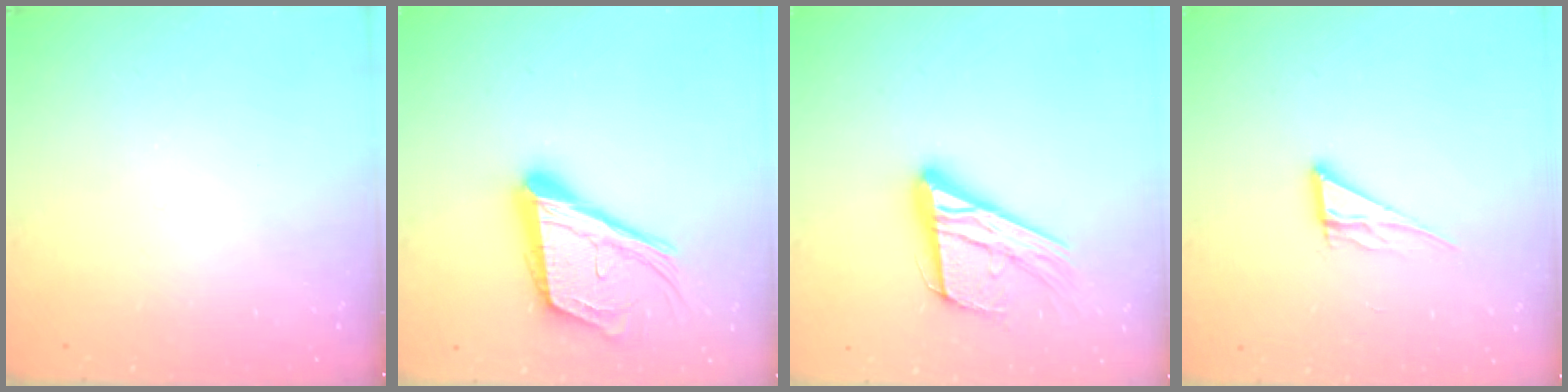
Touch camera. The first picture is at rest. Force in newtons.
{"total": 19.7, "press": 19.6, "slide": 2.3}
{"total": 18.1, "press": 18.0, "slide": 1.6}
{"total": 8.2, "press": 8.1, "slide": 0.7}